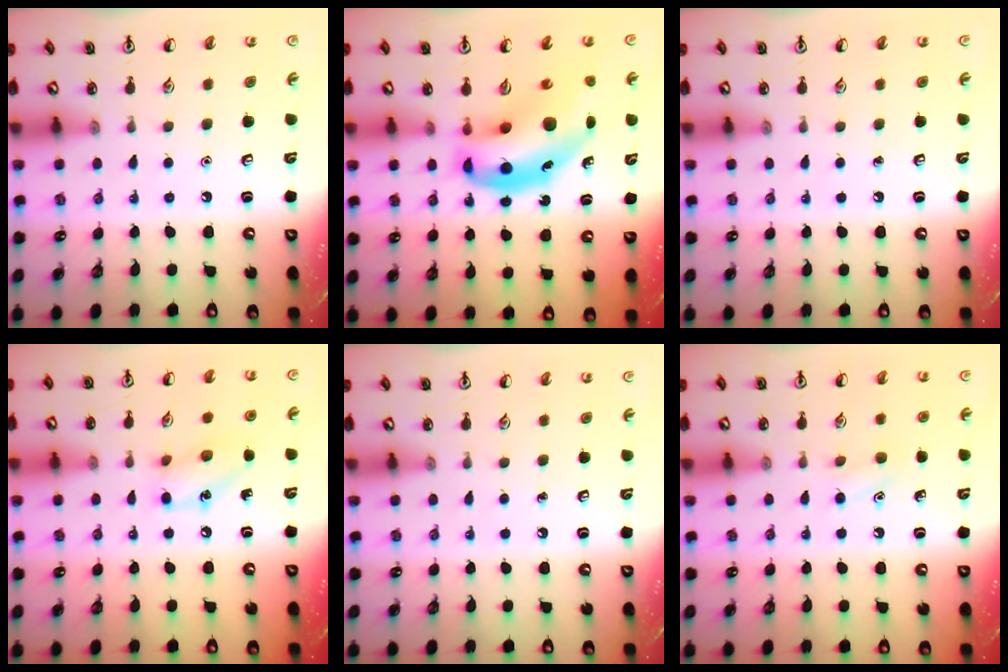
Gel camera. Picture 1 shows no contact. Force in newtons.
{"total": 14.2, "press": 13.6, "slide": 3.8}
{"total": 0.0}
{"total": 9.6, "press": 9.5, "slide": 1.2}
{"total": 0.0}
{"total": 5.9, "press": 5.6, "slide": 1.9}